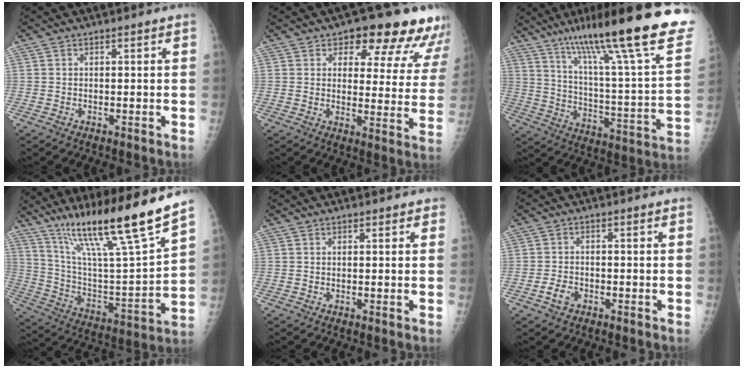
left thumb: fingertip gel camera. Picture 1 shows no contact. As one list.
[{"total": 16.2, "force": [12.4, 7.3, 7.5], "torque": [-0.026, -0.063, 0.135]}, {"total": 31.7, "force": [21.8, 4.0, 22.6], "torque": [-0.310, -0.075, 0.323]}, {"total": 24.0, "force": [16.7, 1.2, 17.2], "torque": [-0.267, -0.061, 0.296]}, {"total": 1.1, "force": [0.8, 0.6, 0.6], "torque": [0.001, -0.002, 0.005]}, {"total": 2.9, "force": [-1.5, 1.9, 1.6], "torque": [-0.028, 0.009, -0.025]}]